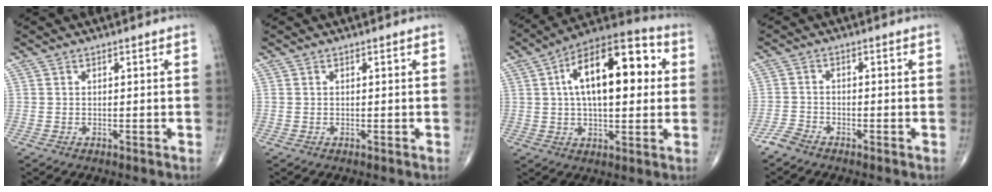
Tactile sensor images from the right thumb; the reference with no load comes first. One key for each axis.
{"total": 0.0}
{"total": 20.3, "fx": 4.0, "fy": 9.6, "fz": 17.4, "tx": -0.246, "ty": 0.024, "tz": 0.052}
{"total": 2.7, "fx": -2.4, "fy": 0.9, "fz": 0.9, "tx": -0.023, "ty": 0.004, "tz": -0.050}